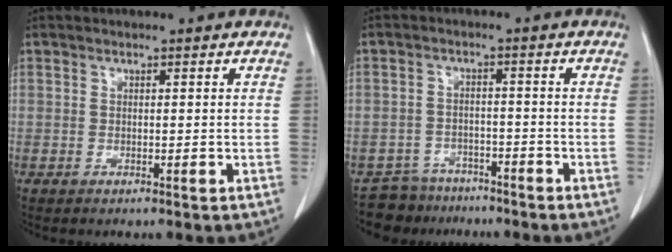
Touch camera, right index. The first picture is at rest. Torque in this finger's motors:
{"motor_torque": [-0.88, -0.55, -0.87, -0.16]}